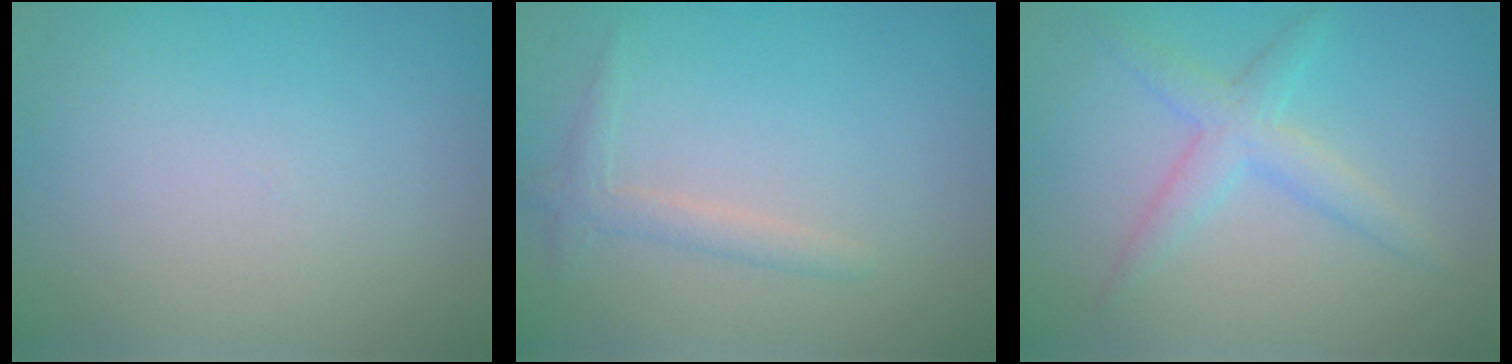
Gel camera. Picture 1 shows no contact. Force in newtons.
{"total": 1.6, "press": 1.6, "slide": 0.1}
{"total": 2.8, "press": 2.8, "slide": 0.1}